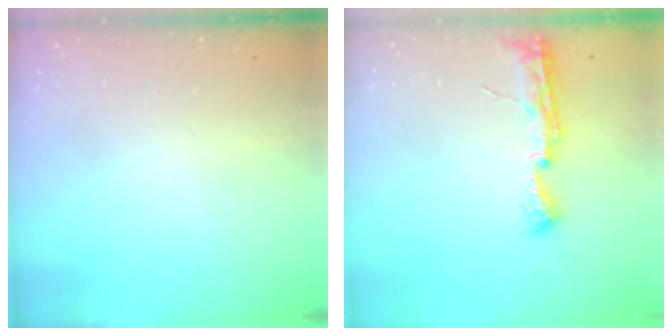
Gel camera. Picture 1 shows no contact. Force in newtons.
{"total": 8.0, "press": 8.0, "slide": 0.7}